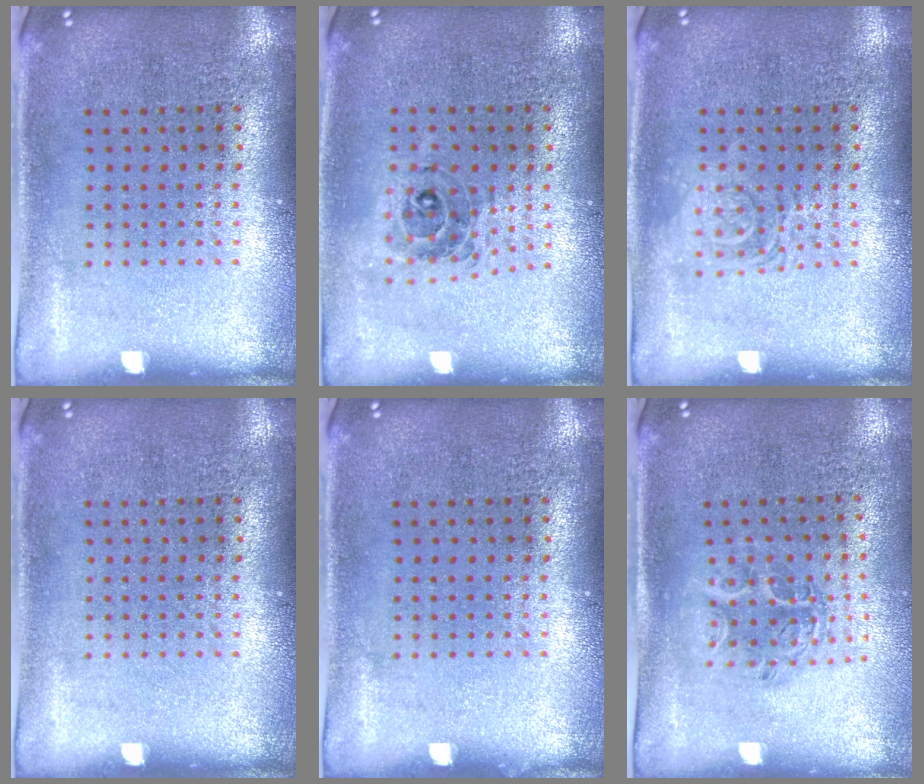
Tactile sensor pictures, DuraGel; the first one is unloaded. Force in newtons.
{"total": 0.8, "press": 0.8, "slide": 0.2}
{"total": 2.2, "press": 2.1, "slide": 0.4}
{"total": 0.0}
{"total": 0.0}
{"total": 1.1, "press": 1.1, "slide": 0.2}